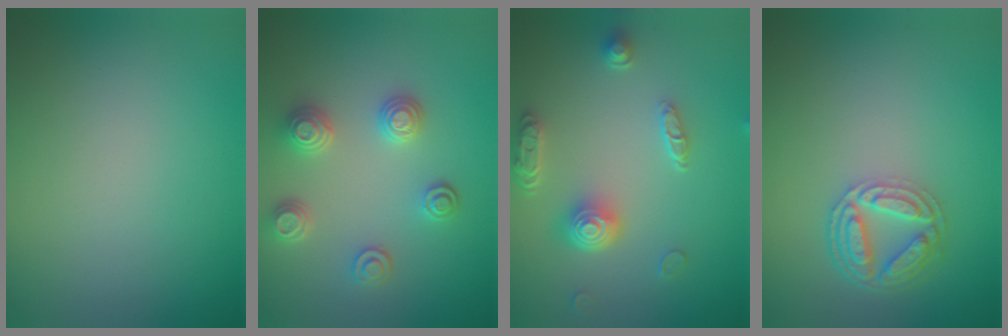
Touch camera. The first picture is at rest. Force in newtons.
{"total": 3.4, "press": 3.2, "slide": 1.2}
{"total": 4.5, "press": 3.5, "slide": 2.9}
{"total": 4.7, "press": 3.6, "slide": 2.9}